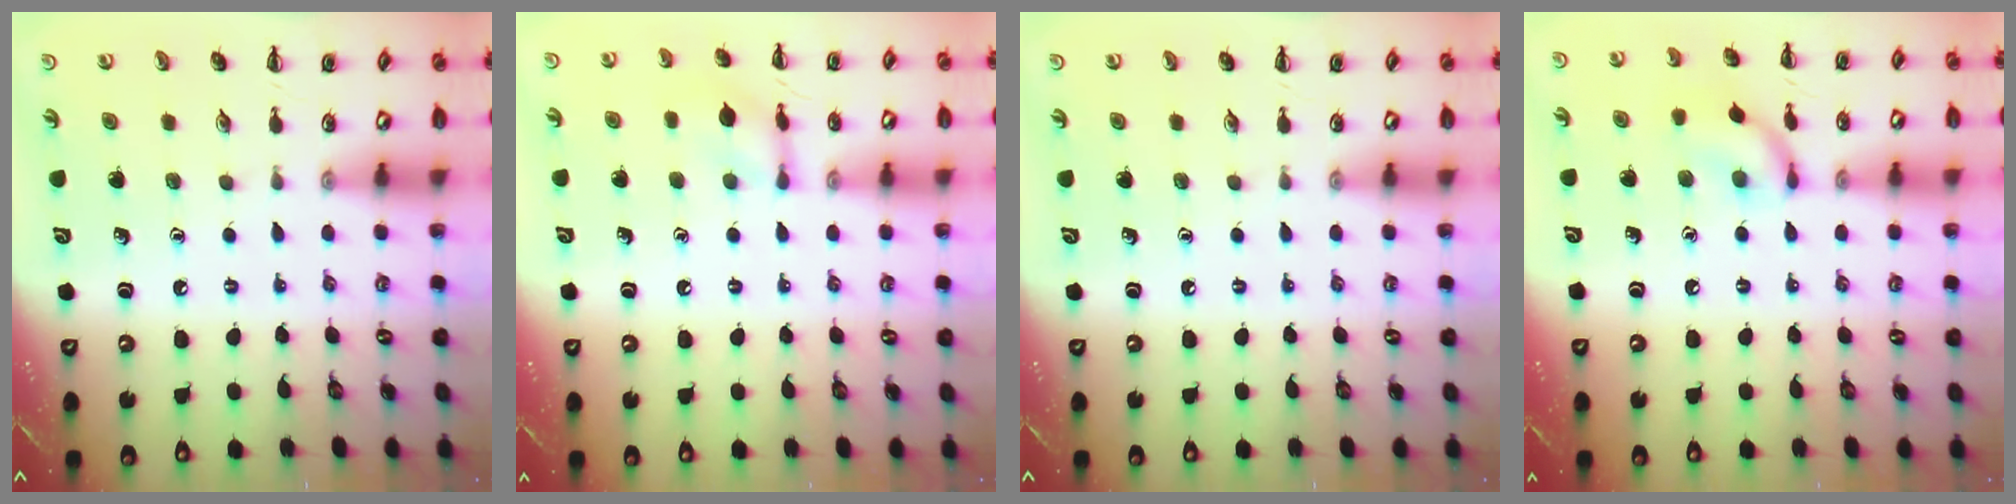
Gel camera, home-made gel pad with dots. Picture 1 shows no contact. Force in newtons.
{"total": 7.7, "press": 7.7, "slide": 0.5}
{"total": 0.0}
{"total": 10.1, "press": 10.1, "slide": 0.5}